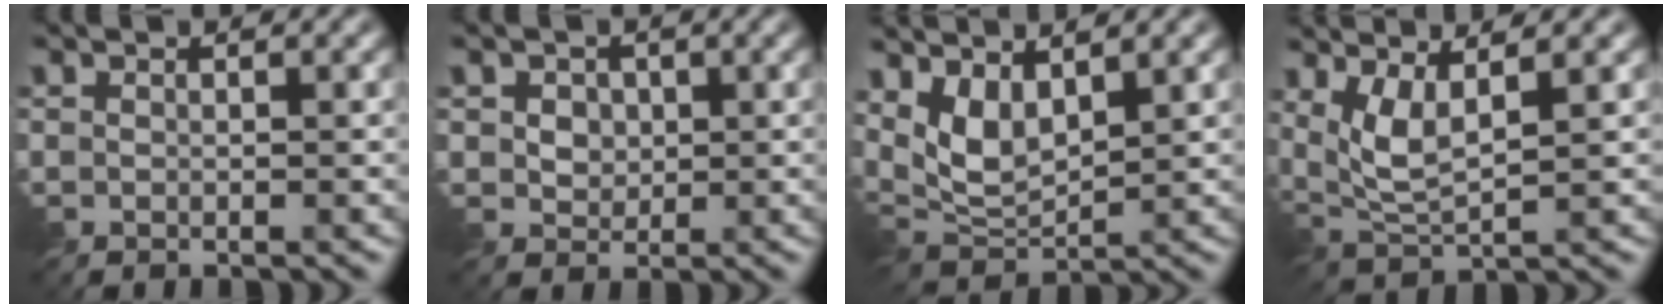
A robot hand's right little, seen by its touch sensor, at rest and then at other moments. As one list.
[{"total": 2.5, "force": [0.6, 2.0, 1.3], "torque": [-0.038, 0.001, 0.018]}, {"total": 4.3, "force": [2.0, 2.0, 3.3], "torque": [-0.076, -0.013, 0.042]}, {"total": 3.8, "force": [1.4, 1.0, 3.5], "torque": [-0.082, -0.008, 0.034]}]